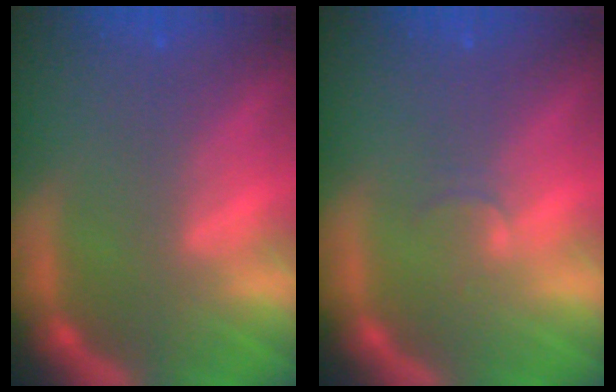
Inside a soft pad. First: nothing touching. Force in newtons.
{"total": 1.0}